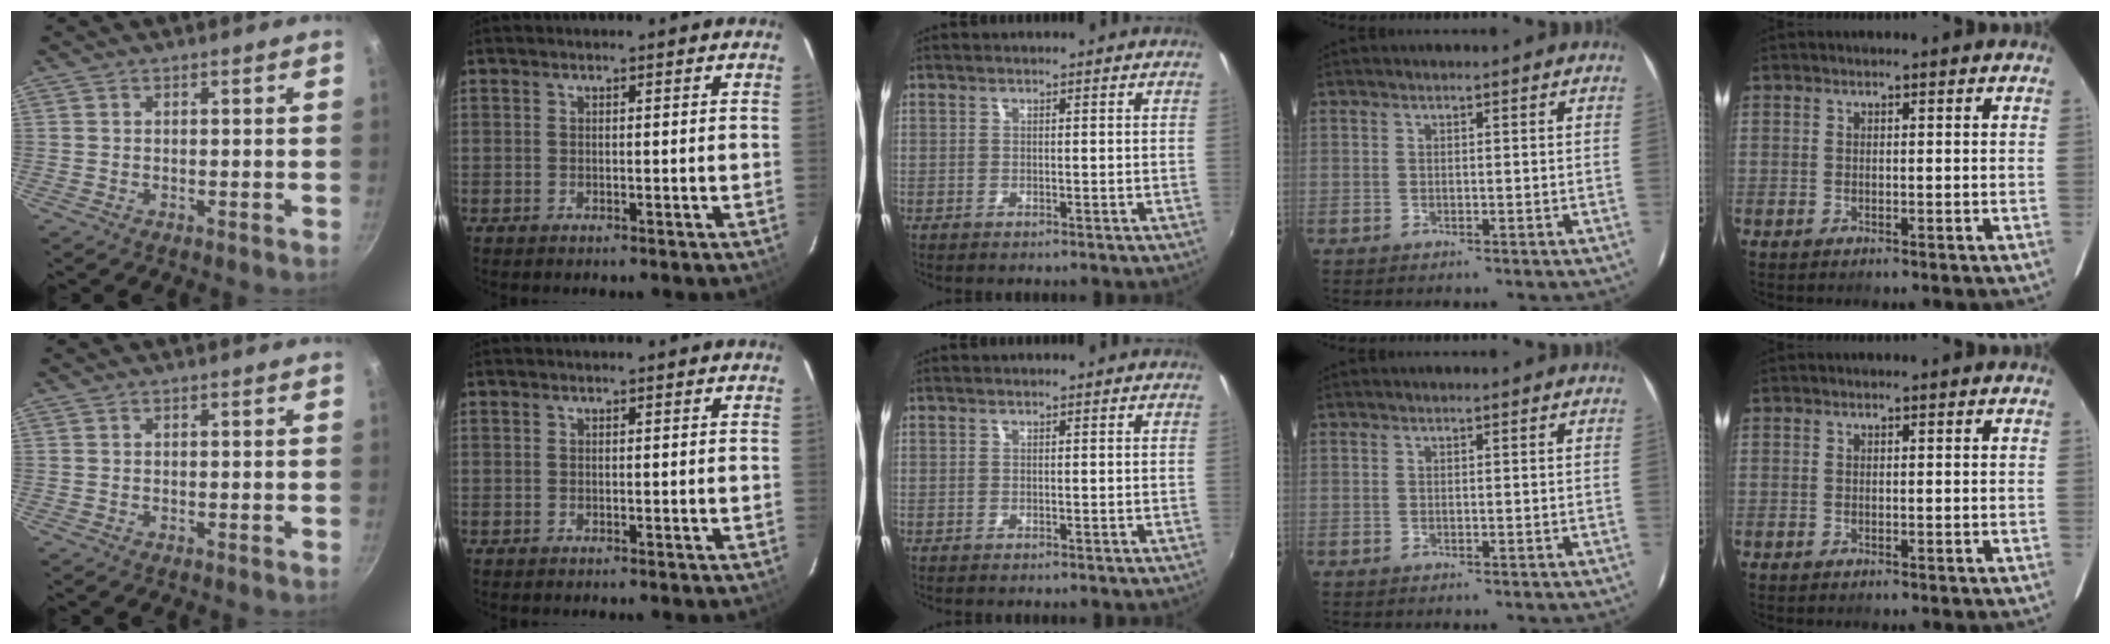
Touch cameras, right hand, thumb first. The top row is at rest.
{}